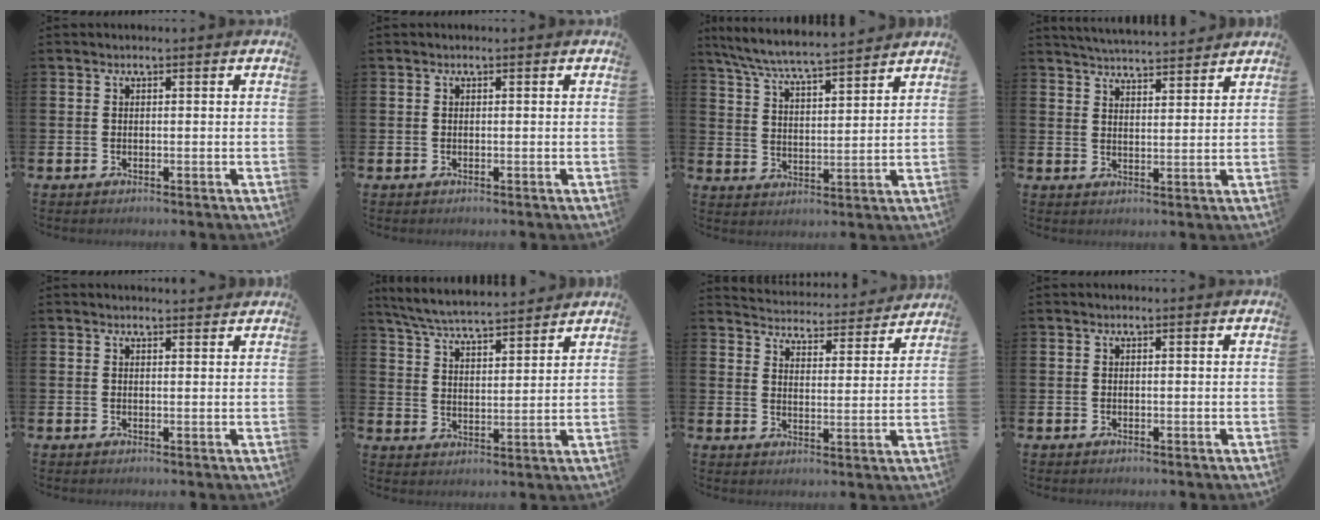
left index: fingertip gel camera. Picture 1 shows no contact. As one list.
[{"total": 0.0}, {"total": 7.1, "force": [6.8, 0.1, 2.0], "torque": [-0.066, -0.043, 0.120]}, {"total": 4.8, "force": [4.8, 0.0, 0.1], "torque": [-0.013, -0.031, 0.086]}, {"total": 1.1, "force": [1.1, 0.1, 0.0], "torque": [0.015, -0.009, 0.017]}, {"total": 6.3, "force": [6.1, 0.4, 1.5], "torque": [-0.054, -0.036, 0.108]}, {"total": 4.6, "force": [4.5, 0.6, 0.1], "torque": [-0.018, -0.041, 0.076]}, {"total": 0.0}]